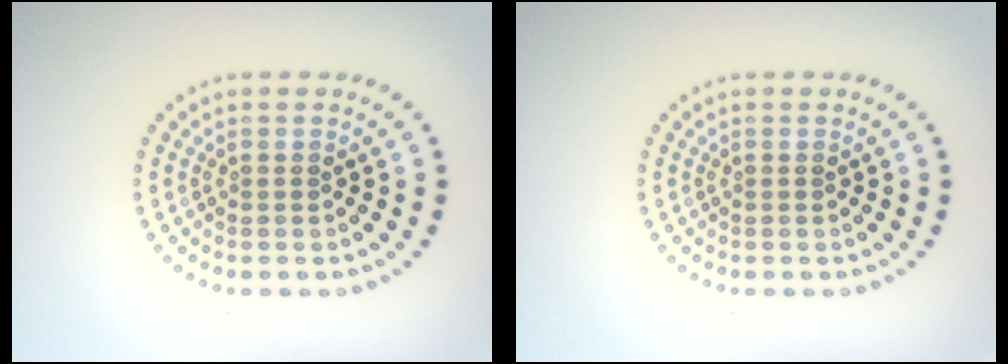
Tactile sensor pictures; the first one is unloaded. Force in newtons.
{"total": 0.0}